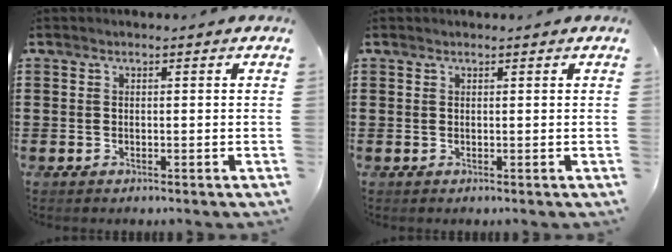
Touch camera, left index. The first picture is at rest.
{"total": 0.0}